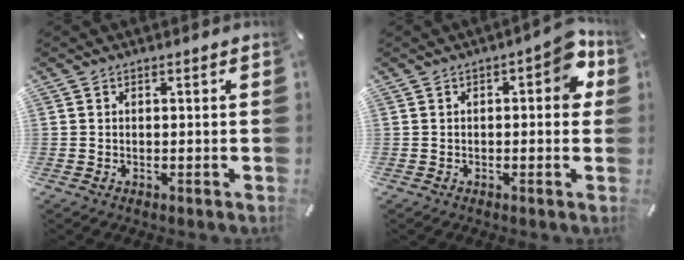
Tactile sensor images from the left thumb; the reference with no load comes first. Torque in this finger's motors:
{"motor_torque": [0.70, 1.65, 0.49, -0.54, 0.22]}